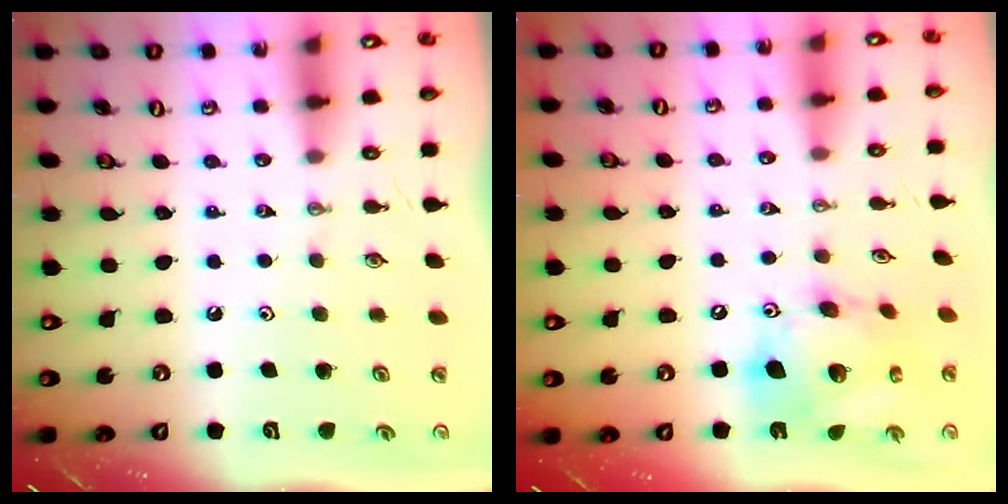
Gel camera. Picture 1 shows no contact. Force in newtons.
{"total": 16.8, "press": 16.7, "slide": 2.2}